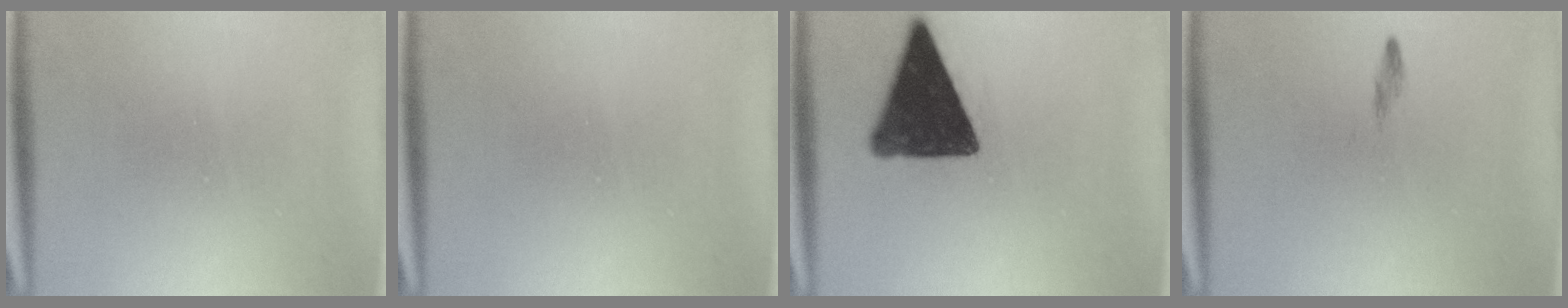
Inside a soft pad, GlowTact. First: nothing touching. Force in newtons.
{"total": 0.0}
{"total": 15.2}
{"total": 0.7}